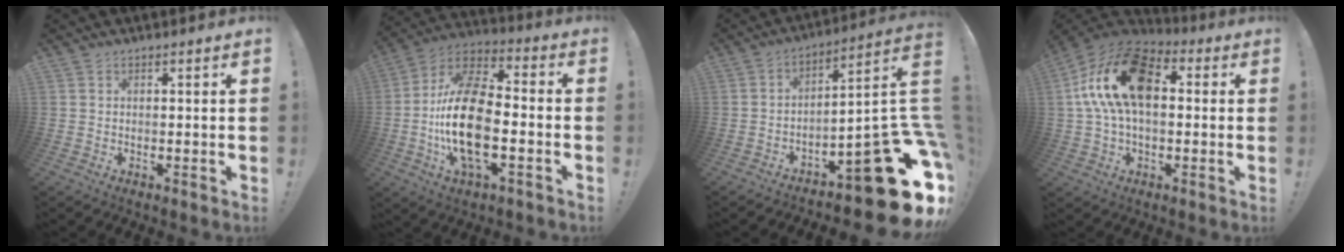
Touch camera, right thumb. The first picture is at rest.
{"total": 21.2, "force": [-3.5, 10.5, 18.1], "torque": [-0.355, 0.020, -0.056]}
{"total": 21.9, "force": [-11.0, 6.8, 17.7], "torque": [-0.164, 0.029, -0.165]}
{"total": 19.8, "force": [4.1, 11.4, 15.7], "torque": [-0.288, 0.007, 0.074]}